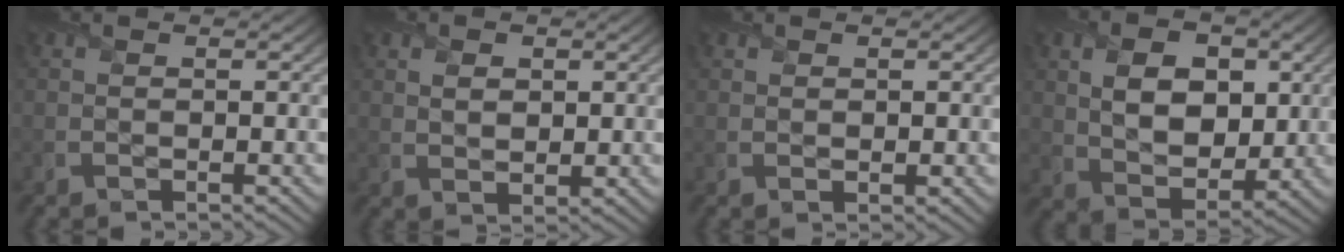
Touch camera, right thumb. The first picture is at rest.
{"total": 2.6, "force": [1.1, 1.6, 1.7], "torque": [-0.036, -0.003, 0.023]}
{"total": 0.9, "force": [0.5, 0.3, 0.6], "torque": [-0.012, -0.001, 0.015]}
{"total": 9.0, "force": [2.1, 6.1, 6.3], "torque": [-0.127, -0.004, 0.034]}